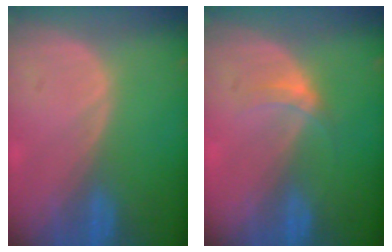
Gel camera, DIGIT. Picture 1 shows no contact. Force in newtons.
{"total": 2.6, "press": 2.2, "slide": 1.4}